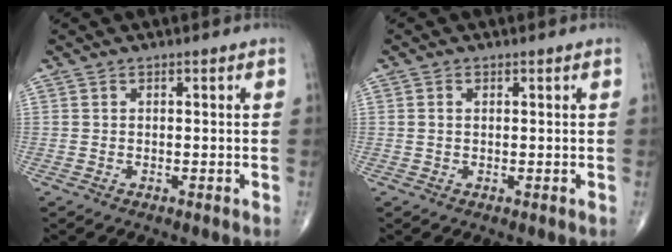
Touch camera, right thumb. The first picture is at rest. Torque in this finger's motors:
{"motor_torque": [0.02, 0.05, -0.12, -0.09, 0.00]}